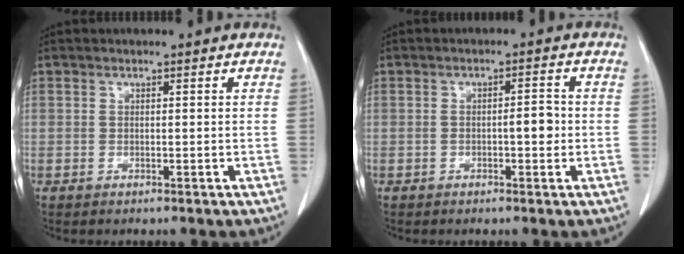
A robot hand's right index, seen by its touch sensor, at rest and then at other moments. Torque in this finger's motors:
{"motor_torque": [0.39, -0.22, 0.23, 0.03]}